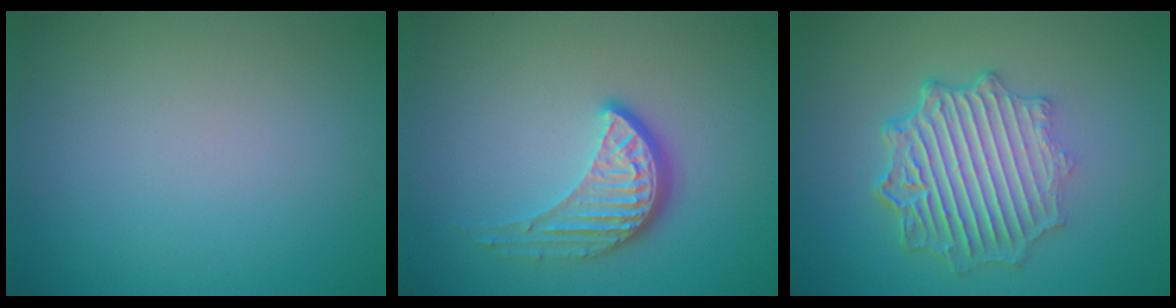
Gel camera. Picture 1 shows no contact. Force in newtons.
{"total": 3.9, "press": 3.0, "slide": 2.5}
{"total": 6.9, "press": 5.2, "slide": 4.6}